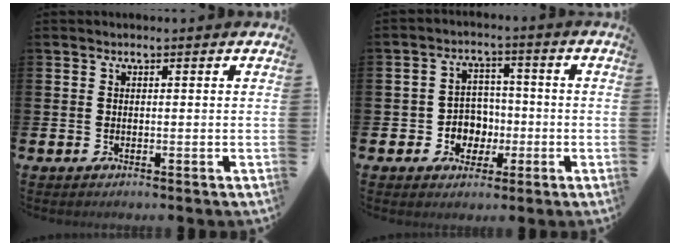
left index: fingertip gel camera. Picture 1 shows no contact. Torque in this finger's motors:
{"motor_torque": [0.29, -0.11, 0.11, 0.02]}